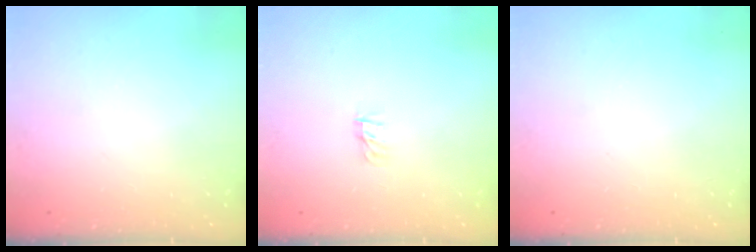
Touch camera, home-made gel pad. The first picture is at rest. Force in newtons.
{"total": 0.0}
{"total": 0.0}